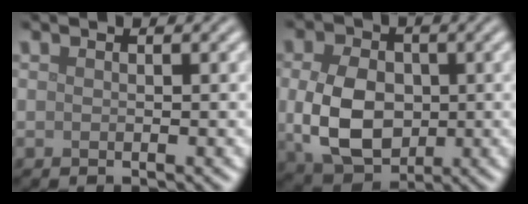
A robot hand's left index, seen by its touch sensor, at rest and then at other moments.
{"total": 7.4, "force": [-0.4, 5.3, 5.2], "torque": [-0.113, -0.007, -0.006]}